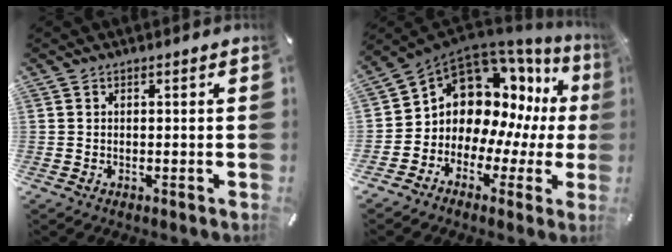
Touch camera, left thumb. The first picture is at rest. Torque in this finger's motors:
{"motor_torque": [0.29, 1.79, 1.07, 0.84, 0.14]}